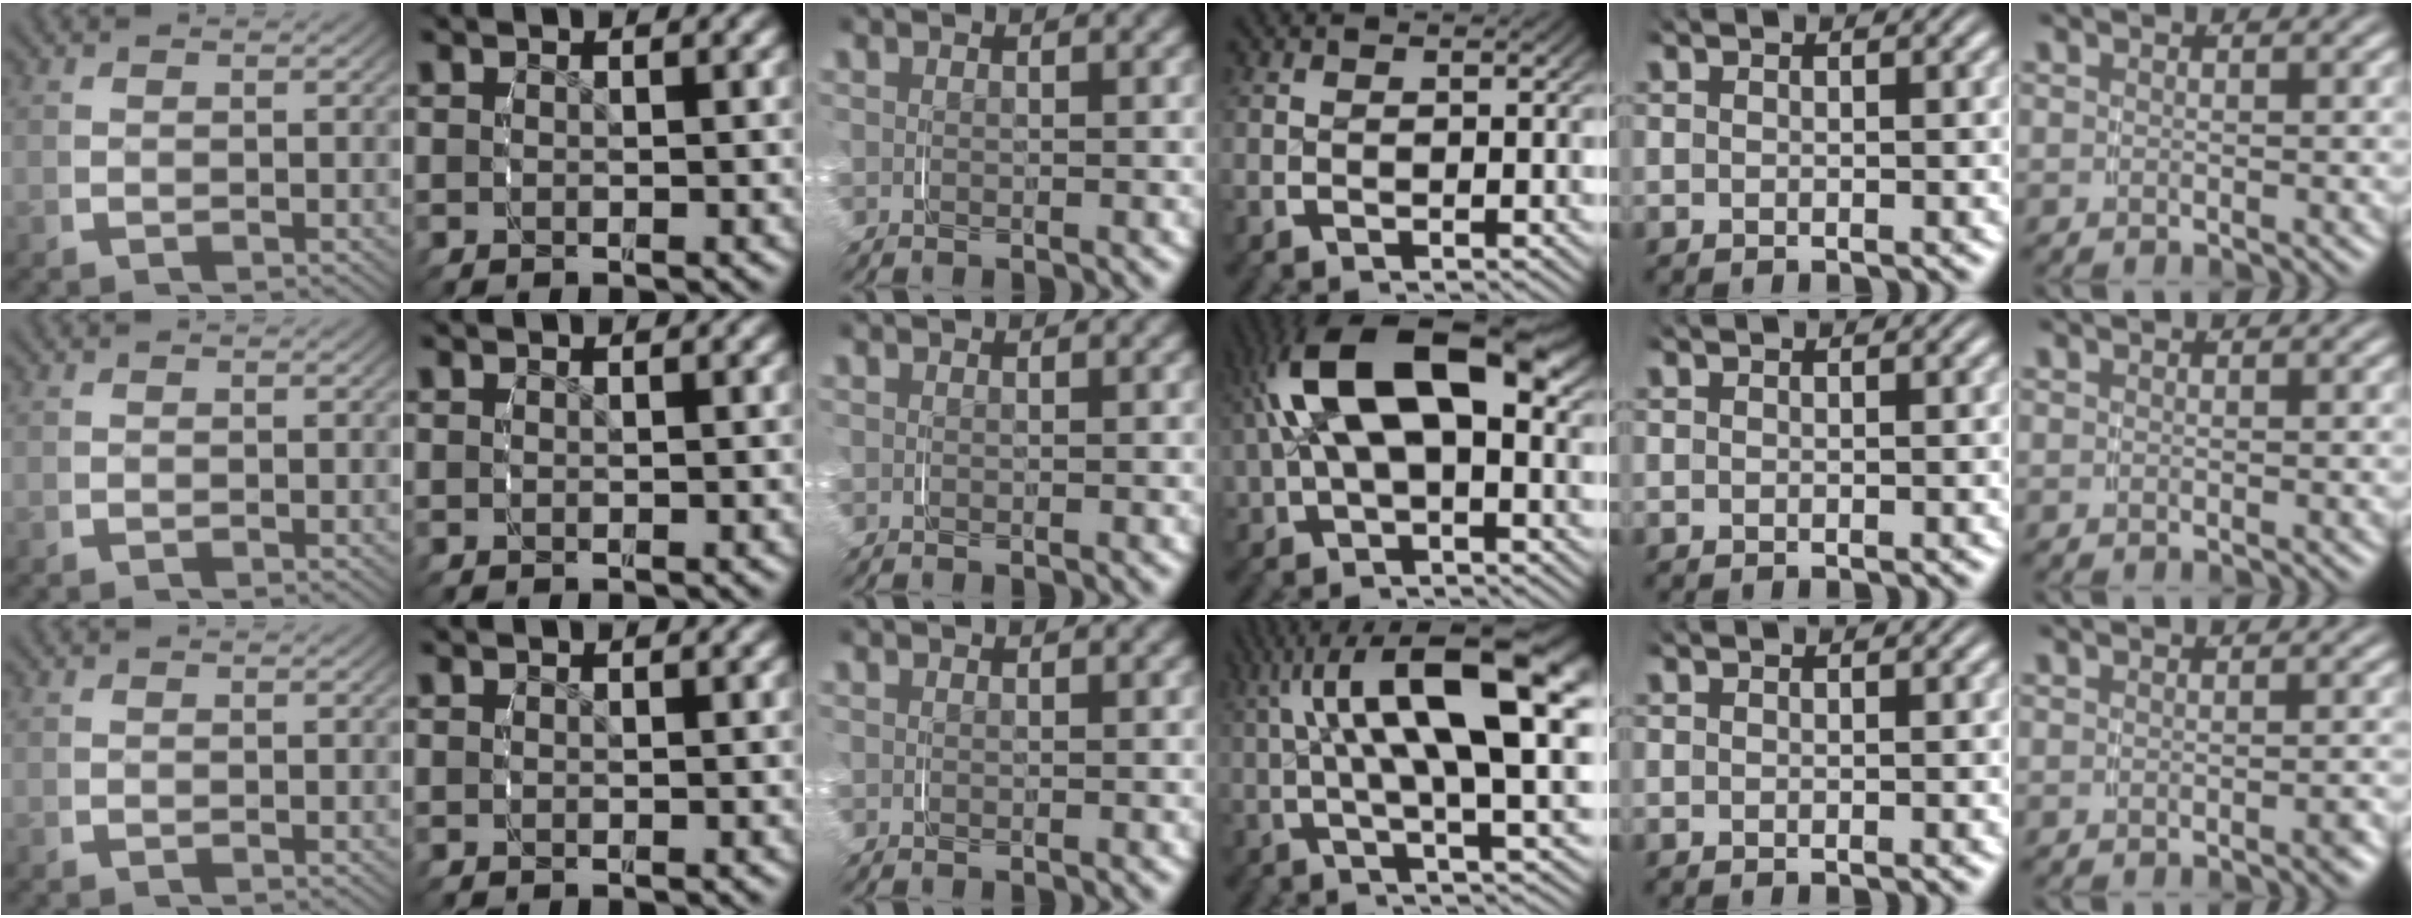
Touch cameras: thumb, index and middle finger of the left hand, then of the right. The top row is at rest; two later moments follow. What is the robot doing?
{"motion": "grasp_and_lifting", "object": "glasses case"}